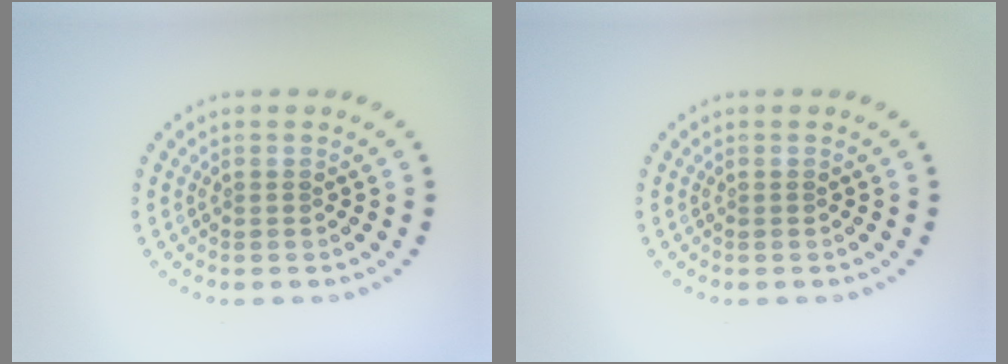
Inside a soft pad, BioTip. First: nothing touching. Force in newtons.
{"total": 0.0}